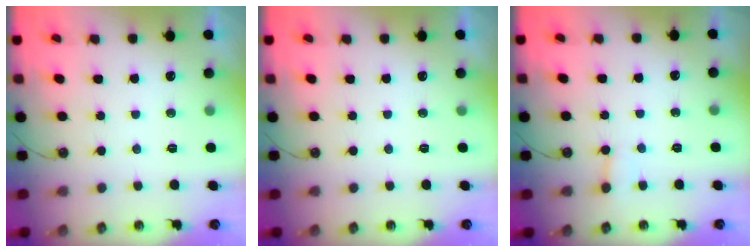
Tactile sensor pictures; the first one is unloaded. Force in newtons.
{"total": 0.0}
{"total": 2.7, "press": 2.7, "slide": 0.5}